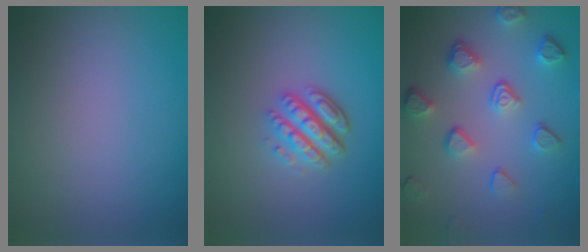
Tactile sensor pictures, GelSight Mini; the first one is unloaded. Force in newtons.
{"total": 4.5, "press": 3.4, "slide": 3.1}
{"total": 4.9, "press": 3.7, "slide": 3.3}